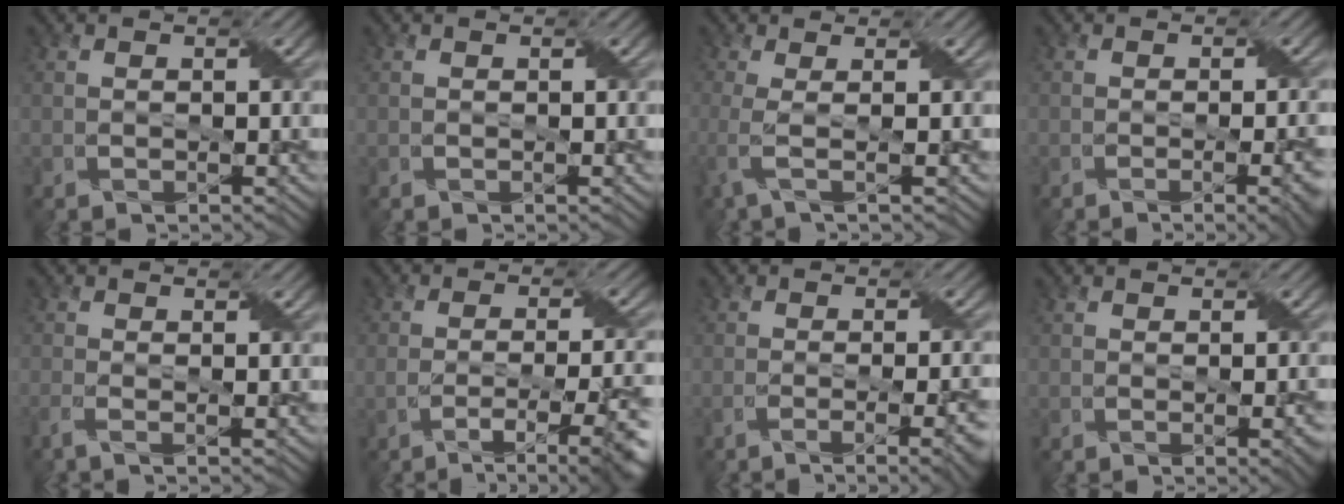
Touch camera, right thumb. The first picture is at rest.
{"total": 0.0}
{"total": 3.0, "force": [-0.3, 0.7, 2.9], "torque": [-0.057, -0.004, -0.017]}
{"total": 4.5, "force": [-1.6, 1.3, 4.0], "torque": [-0.041, -0.003, -0.018]}
{"total": 2.0, "force": [-1.0, 0.4, 1.6], "torque": [-0.028, -0.001, -0.032]}
{"total": 9.1, "force": [-3.8, 2.4, 7.9], "torque": [-0.119, -0.007, -0.053]}
{"total": 7.1, "force": [-3.5, 1.7, 6.0], "torque": [-0.073, -0.002, -0.048]}
{"total": 2.7, "force": [-0.7, 0.8, 2.5], "torque": [-0.029, -0.002, -0.008]}